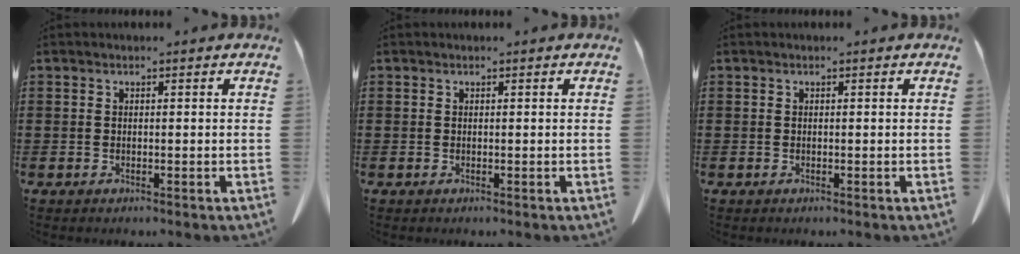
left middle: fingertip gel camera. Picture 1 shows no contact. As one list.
[{"total": 0.0}, {"total": 0.0}]